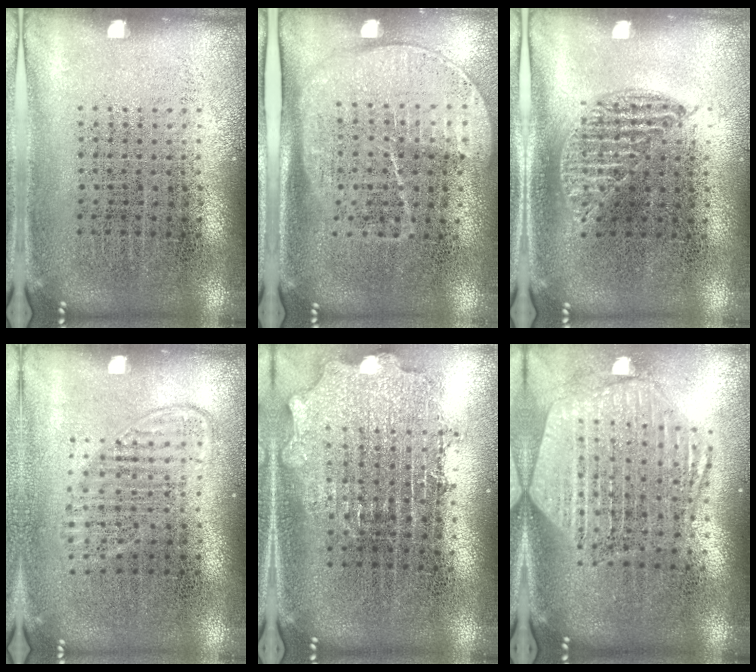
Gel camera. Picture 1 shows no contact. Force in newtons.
{"total": 1.8, "press": 1.4, "slide": 1.0}
{"total": 0.9, "press": 0.8, "slide": 0.4}
{"total": 1.4, "press": 1.2, "slide": 0.7}
{"total": 1.9, "press": 1.5, "slide": 1.1}
{"total": 2.7, "press": 2.2, "slide": 1.5}